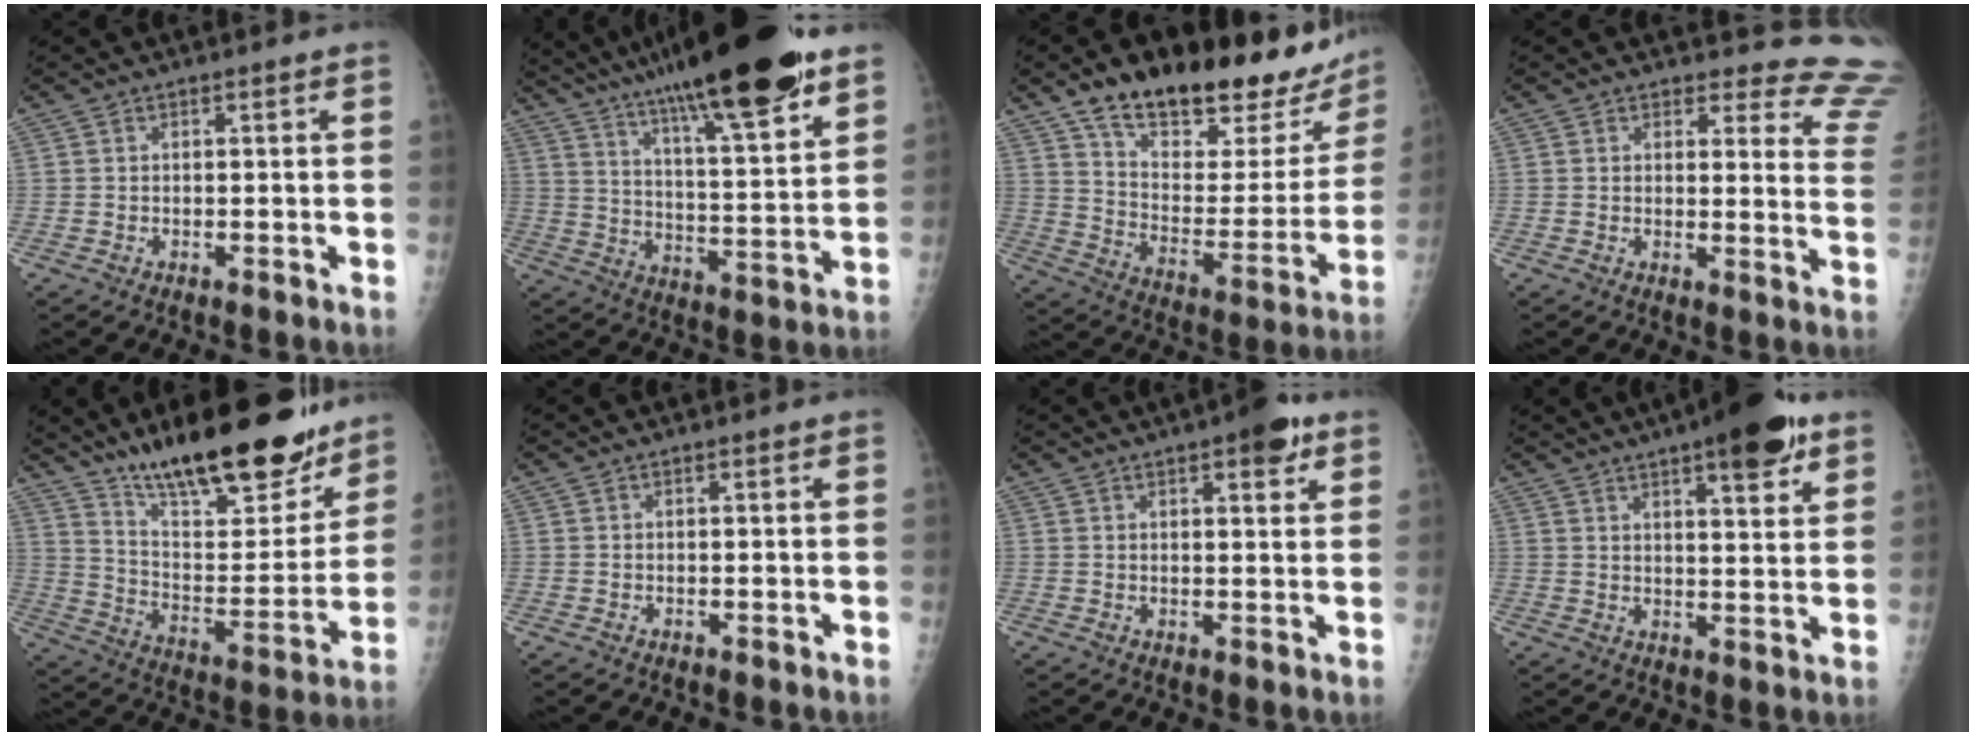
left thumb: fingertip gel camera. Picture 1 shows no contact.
{"total": 25.9, "force": [17.9, 4.2, 18.2], "torque": [-0.278, -0.049, 0.286]}
{"total": 30.2, "force": [20.3, 11.9, 19.0], "torque": [-0.244, -0.057, 0.300]}
{"total": 13.9, "force": [13.4, 3.4, 0.7], "torque": [0.054, -0.140, 0.103]}
{"total": 26.2, "force": [19.3, 8.4, 15.6], "torque": [-0.198, -0.091, 0.308]}
{"total": 0.0}
{"total": 6.1, "force": [3.4, 2.2, 4.6], "torque": [-0.043, -0.010, 0.038]}
{"total": 13.2, "force": [7.9, 3.8, 9.8], "torque": [-0.114, -0.029, 0.108]}